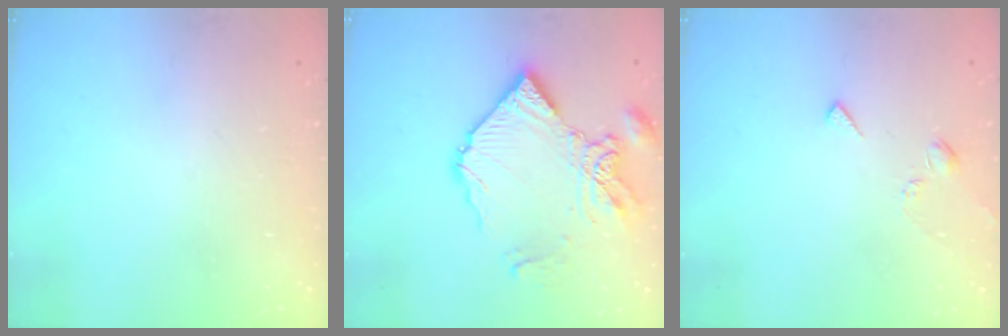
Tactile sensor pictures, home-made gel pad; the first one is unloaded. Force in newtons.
{"total": 13.9, "press": 13.8, "slide": 1.6}
{"total": 4.9, "press": 4.8, "slide": 0.6}